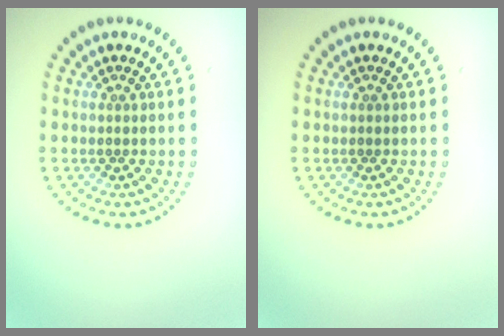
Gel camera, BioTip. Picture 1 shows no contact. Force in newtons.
{"total": 0.0}